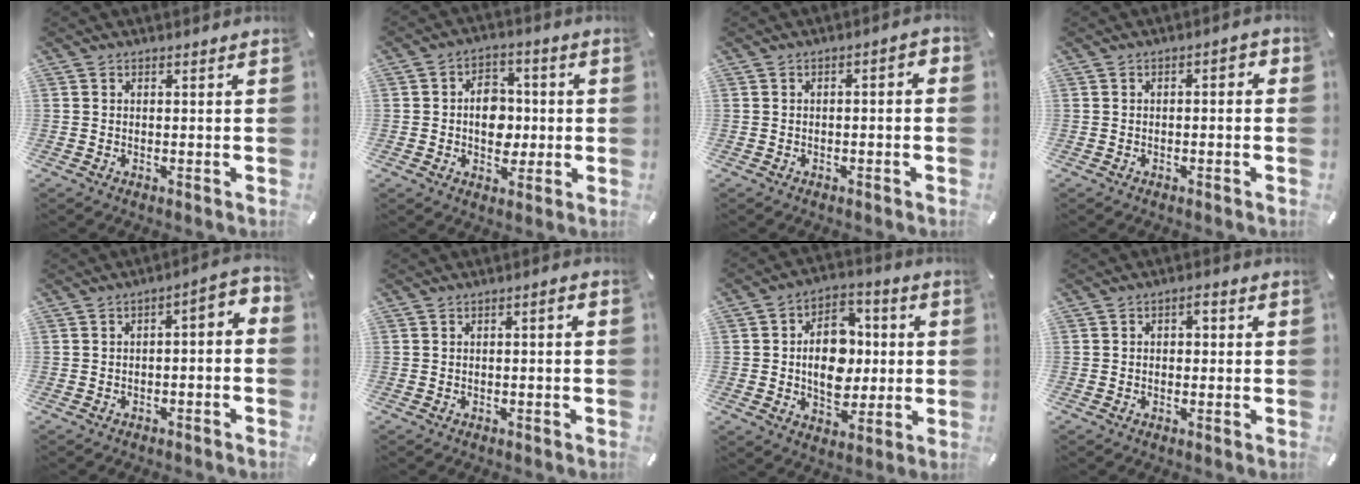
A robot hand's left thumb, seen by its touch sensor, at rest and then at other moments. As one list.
[{"total": 8.7, "force": [-0.7, 6.8, 5.3], "torque": [-0.077, 0.008, -0.014]}, {"total": 2.7, "force": [-1.5, 1.1, 1.9], "torque": [-0.031, 0.013, -0.029]}, {"total": 2.5, "force": [-1.4, 1.1, 1.7], "torque": [-0.028, 0.013, -0.028]}, {"total": 4.2, "force": [-2.4, 1.8, 3.0], "torque": [-0.052, 0.010, -0.048]}, {"total": 1.8, "force": [-0.9, 0.5, 1.5], "torque": [-0.023, 0.005, -0.017]}, {"total": 13.4, "force": [-0.6, 10.3, 8.5], "torque": [-0.140, 0.015, -0.008]}, {"total": 2.1, "force": [-0.2, 1.5, 1.4], "torque": [-0.022, 0.009, -0.011]}]